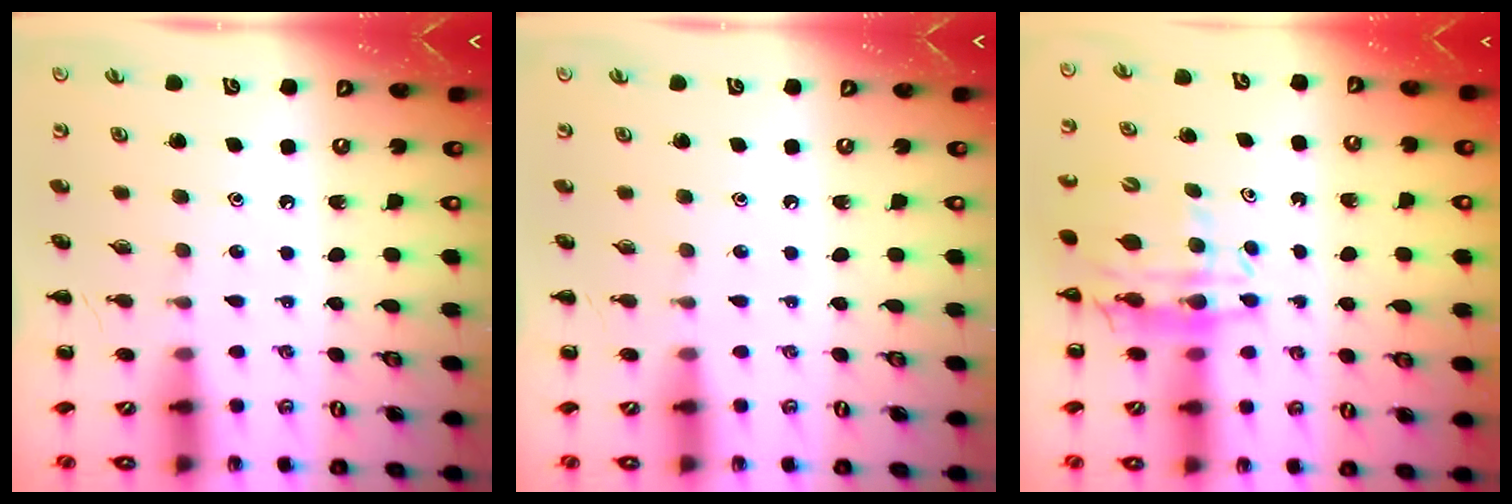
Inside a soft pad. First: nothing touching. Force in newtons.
{"total": 0.0}
{"total": 12.2, "press": 11.5, "slide": 4.0}